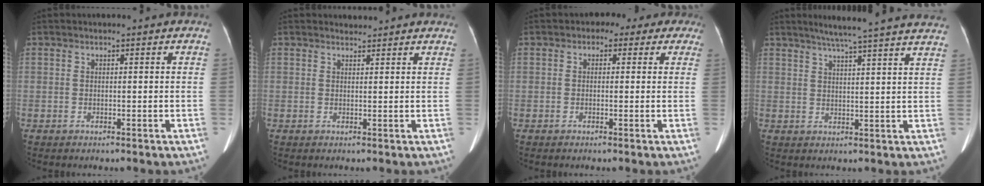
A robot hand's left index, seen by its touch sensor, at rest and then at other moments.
{"total": 2.1, "force": [2.0, 0.5, -0.1], "torque": [-0.006, 0.009, 0.024]}
{"total": 5.0, "force": [2.7, 3.6, 2.1], "torque": [-0.012, 0.026, 0.018]}
{"total": 18.3, "force": [16.2, -0.4, 8.6], "torque": [-0.129, -0.002, 0.199]}